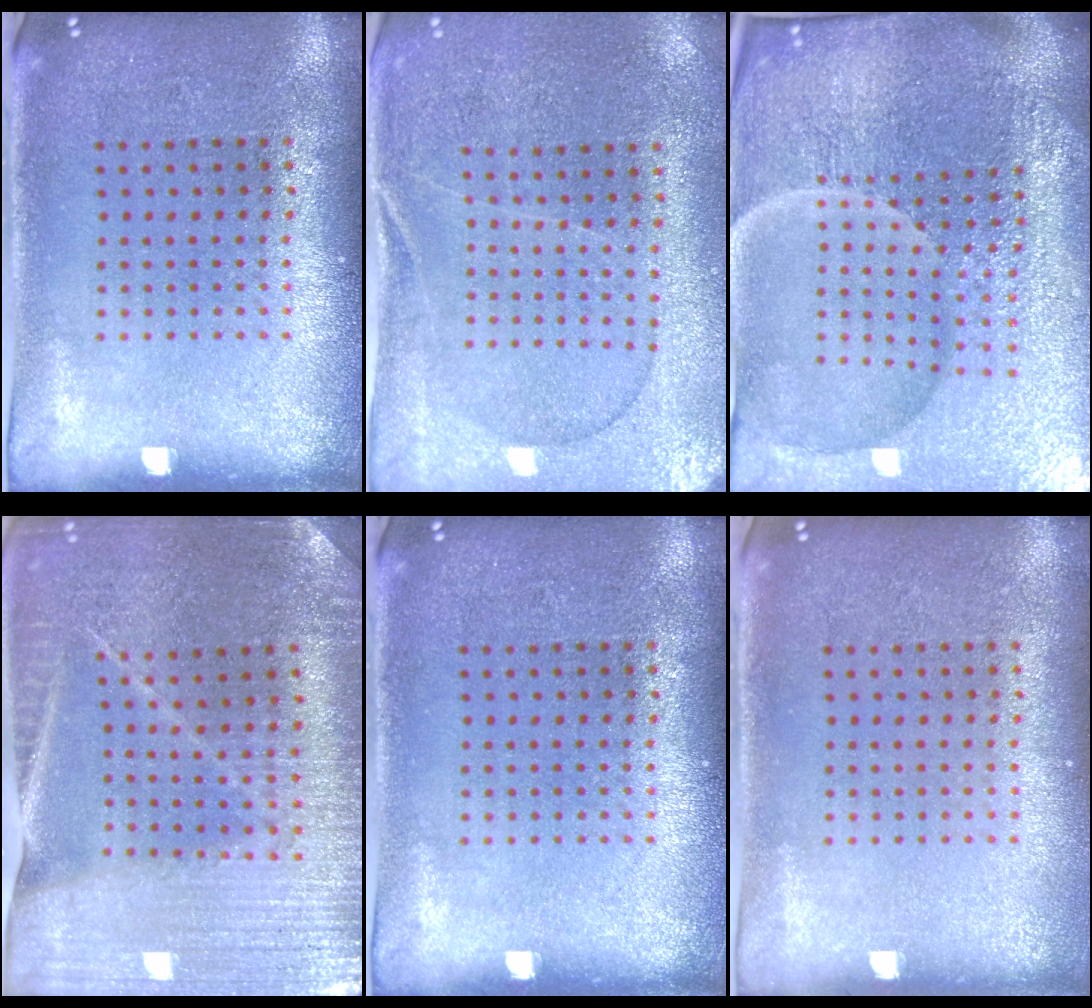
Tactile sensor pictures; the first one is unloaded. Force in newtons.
{"total": 0.6, "press": 0.5, "slide": 0.3}
{"total": 6.8, "press": 6.0, "slide": 3.1}
{"total": 3.1, "press": 3.1, "slide": 0.3}
{"total": 0.0}
{"total": 0.0}